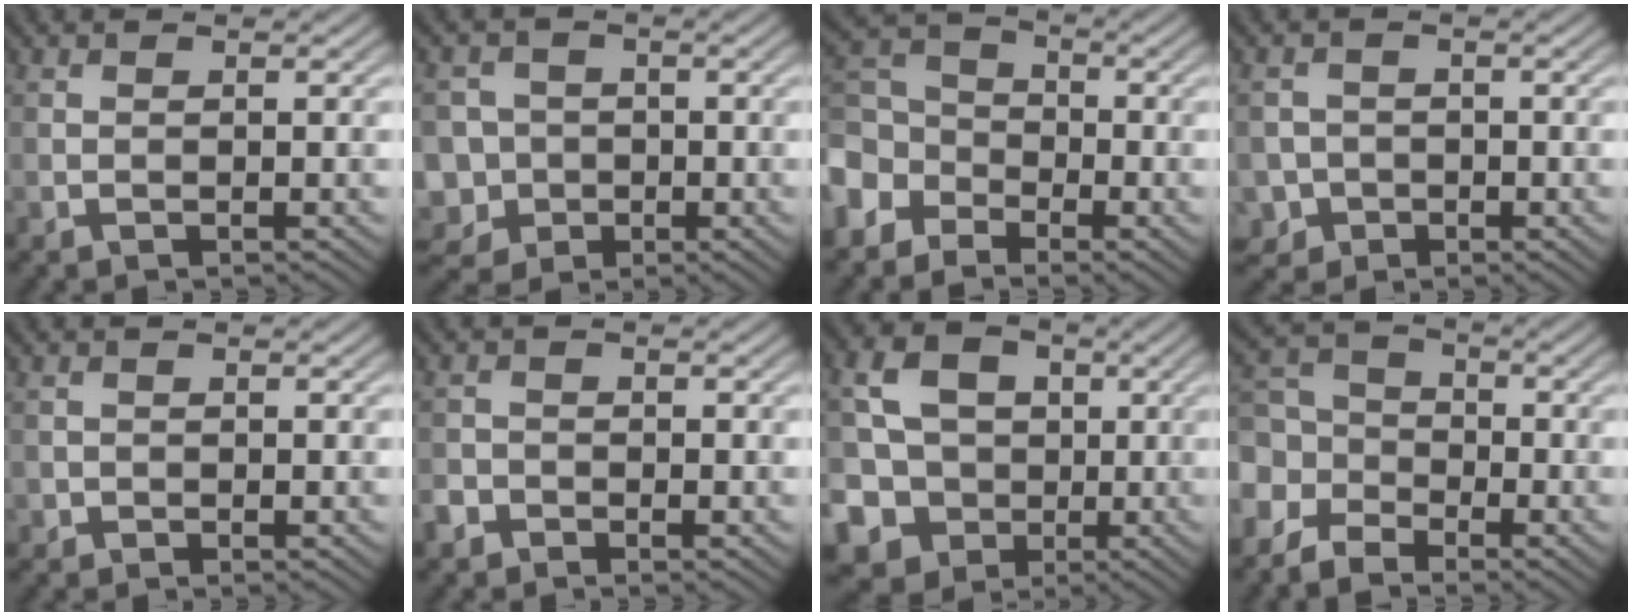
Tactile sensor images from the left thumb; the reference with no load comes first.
{"total": 7.5, "force": [-2.3, 6.9, 1.9], "torque": [-0.062, -0.010, -0.066]}
{"total": 7.7, "force": [-3.8, 5.8, 3.2], "torque": [-0.085, -0.002, -0.101]}
{"total": 3.9, "force": [-1.7, 3.5, 0.5], "torque": [-0.002, -0.004, -0.042]}
{"total": 1.5, "force": [-0.3, 1.4, 0.4], "torque": [-0.003, -0.008, -0.006]}
{"total": 2.7, "force": [-1.5, 1.8, 1.2], "torque": [-0.024, -0.005, -0.031]}
{"total": 11.0, "force": [-0.7, 10.0, 4.4], "torque": [-0.135, -0.012, -0.034]}
{"total": 6.3, "force": [-3.1, 4.6, 3.0], "torque": [-0.075, 0.000, -0.079]}